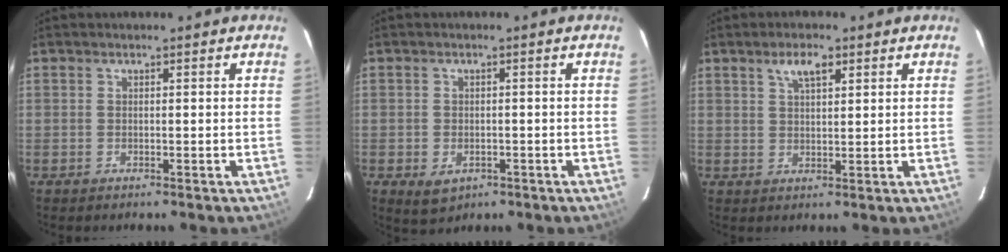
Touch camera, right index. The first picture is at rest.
{"total": 4.3, "force": [-1.7, 3.2, 2.3], "torque": [-0.045, -0.007, -0.016]}
{"total": 4.1, "force": [2.4, 1.6, 3.0], "torque": [-0.053, 0.009, 0.044]}